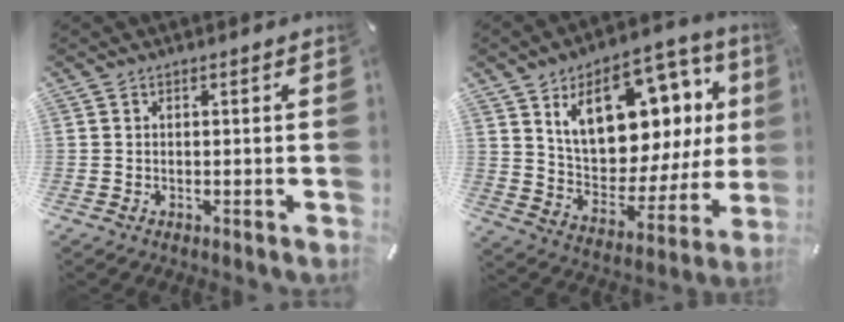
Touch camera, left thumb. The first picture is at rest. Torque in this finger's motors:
{"motor_torque": [2.43, 2.58, 1.54, -1.23, 0.19]}